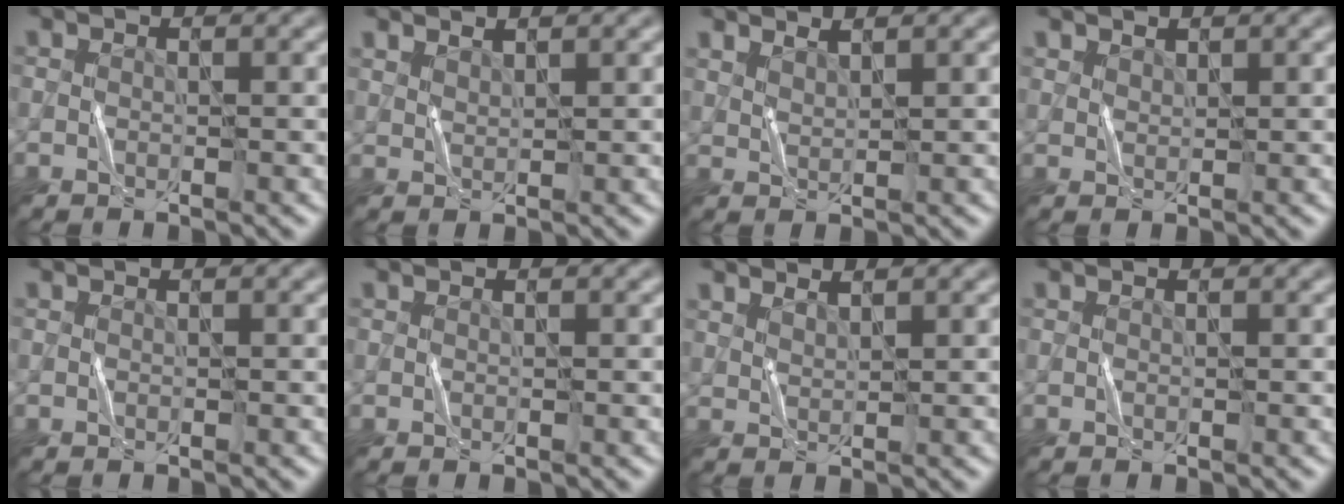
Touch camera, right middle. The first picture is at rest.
{"total": 1.2, "force": [1.1, 0.2, 0.4], "torque": [-0.012, -0.002, 0.025]}
{"total": 1.5, "force": [1.3, 0.2, 0.7], "torque": [-0.015, -0.002, 0.027]}
{"total": 0.9, "force": [0.9, 0.2, 0.1], "torque": [-0.007, -0.001, 0.023]}
{"total": 0.0}
{"total": 0.0}
{"total": 1.2, "force": [1.1, 0.2, 0.4], "torque": [-0.011, -0.002, 0.023]}
{"total": 0.0}